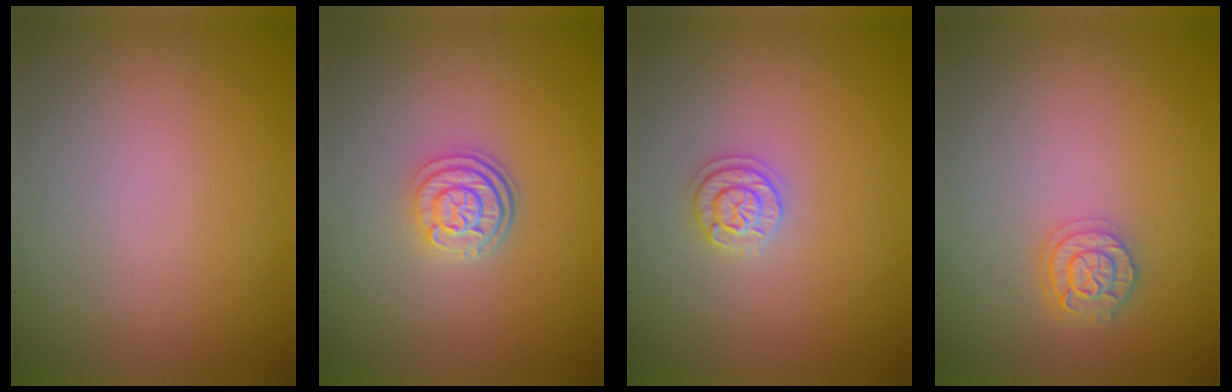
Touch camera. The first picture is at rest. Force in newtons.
{"total": 3.1, "press": 2.4, "slide": 2.0}
{"total": 1.8, "press": 1.7, "slide": 0.3}
{"total": 2.5, "press": 2.1, "slide": 1.4}